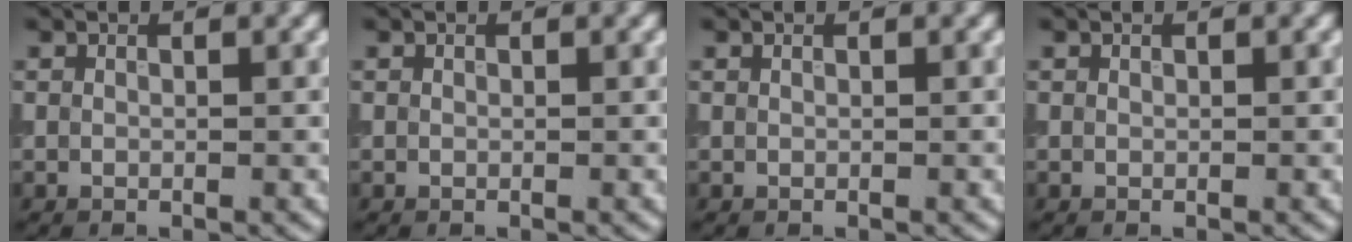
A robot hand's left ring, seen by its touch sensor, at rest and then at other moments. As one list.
[{"total": 0.0}, {"total": 0.0}, {"total": 0.0}]